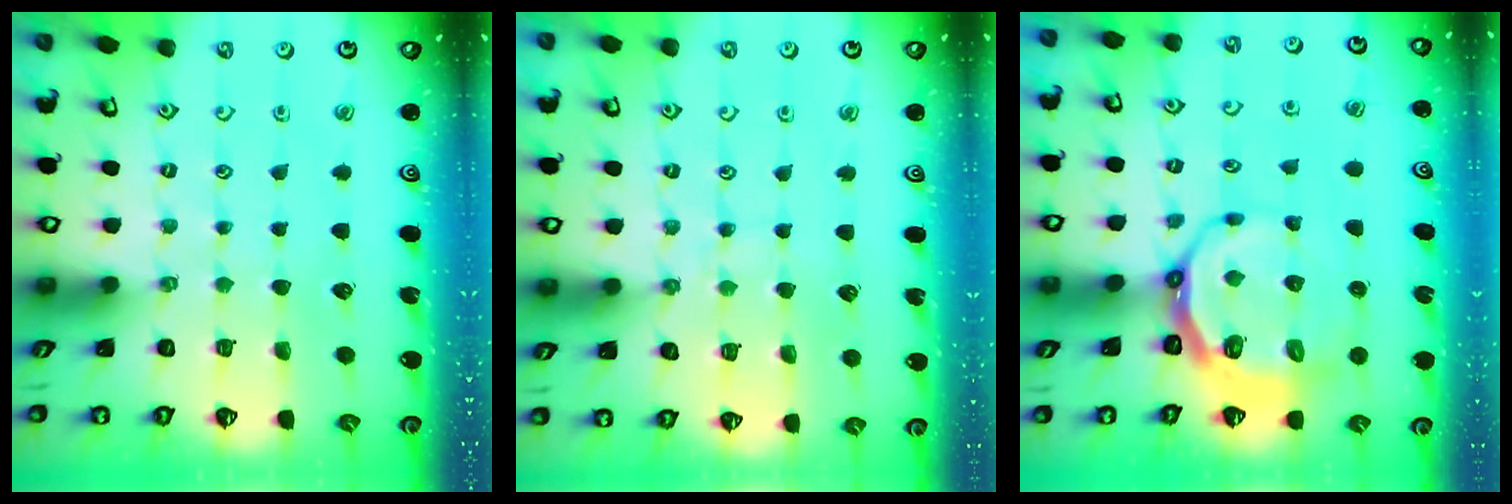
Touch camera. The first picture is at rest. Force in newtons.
{"total": 7.3, "press": 7.2, "slide": 0.8}
{"total": 10.0, "press": 9.2, "slide": 3.8}